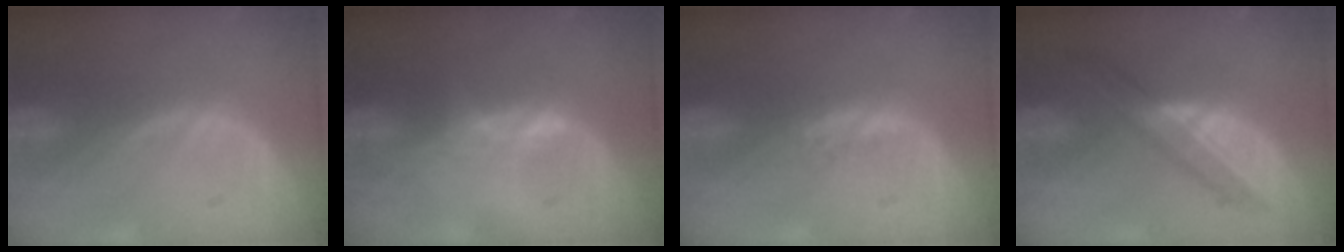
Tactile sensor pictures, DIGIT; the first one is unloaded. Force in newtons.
{"total": 1.7, "press": 1.7, "slide": 0.6}
{"total": 1.1, "press": 1.0, "slide": 0.5}
{"total": 5.7, "press": 5.7, "slide": 0.3}